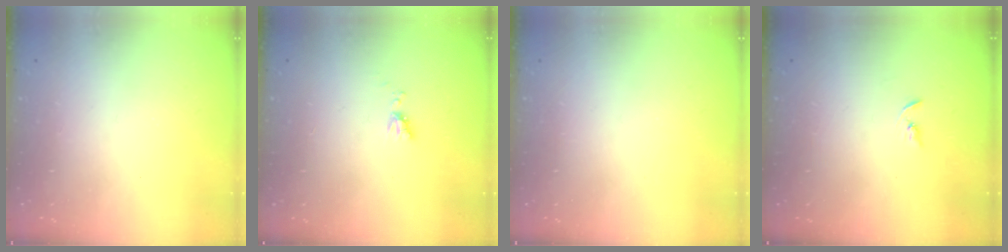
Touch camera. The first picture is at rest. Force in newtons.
{"total": 3.7, "press": 3.6, "slide": 0.7}
{"total": 0.0}
{"total": 2.2, "press": 2.2, "slide": 0.2}